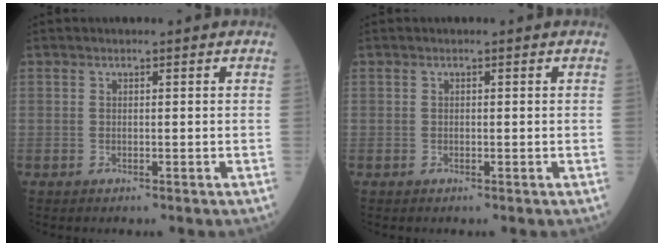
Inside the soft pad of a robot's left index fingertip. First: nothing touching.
{"total": 0.0}